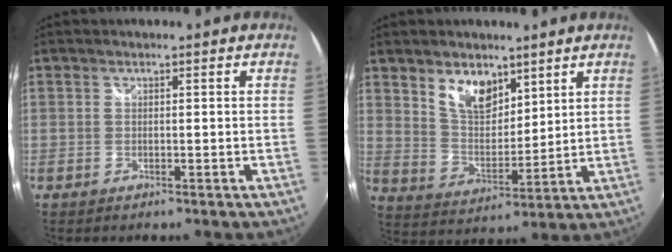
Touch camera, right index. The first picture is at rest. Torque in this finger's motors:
{"motor_torque": [0.28, 0.28, 0.25, 0.07]}